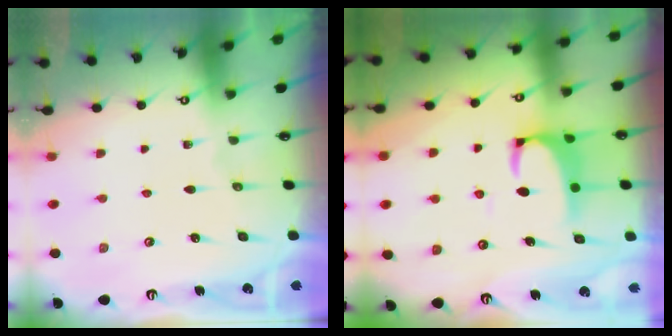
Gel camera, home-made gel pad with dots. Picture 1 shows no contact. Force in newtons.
{"total": 2.1, "press": 1.9, "slide": 1.0}